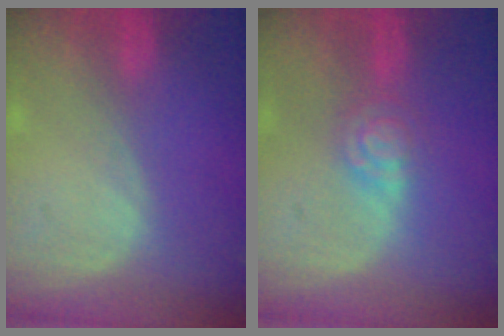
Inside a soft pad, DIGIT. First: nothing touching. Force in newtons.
{"total": 4.7, "press": 4.0, "slide": 2.5}